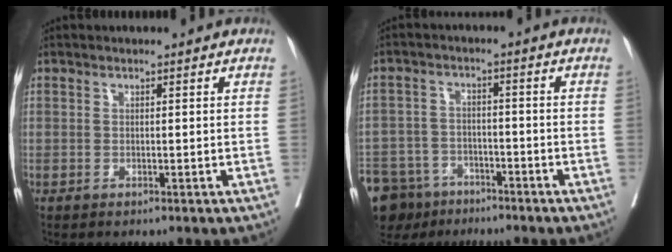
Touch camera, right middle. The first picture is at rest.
{"total": 12.1, "force": [-9.0, 7.4, 3.3], "torque": [-0.082, 0.001, -0.142]}